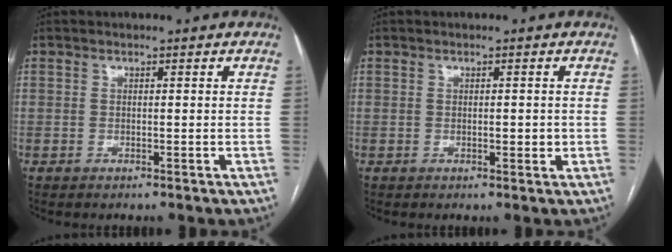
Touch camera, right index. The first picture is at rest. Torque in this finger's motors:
{"motor_torque": [0.35, -0.02, 0.07, 0.02]}